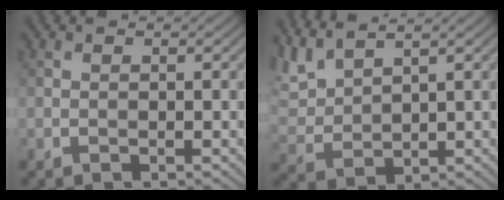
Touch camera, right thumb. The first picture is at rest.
{"total": 5.7, "force": [4.7, 1.4, 2.9], "torque": [-0.089, 0.010, 0.101]}